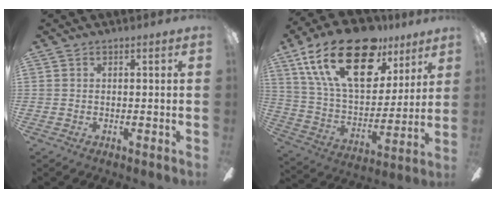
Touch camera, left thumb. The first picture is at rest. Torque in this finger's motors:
{"motor_torque": [0.89, 0.68, 1.76, -1.01, 0.18]}